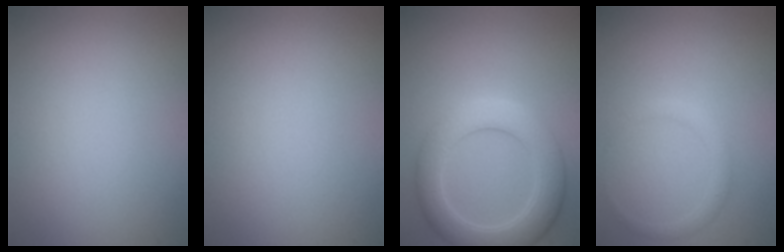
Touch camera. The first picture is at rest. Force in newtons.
{"total": 0.0}
{"total": 5.8, "press": 5.7, "slide": 0.4}
{"total": 1.2, "press": 1.2, "slide": 0.2}